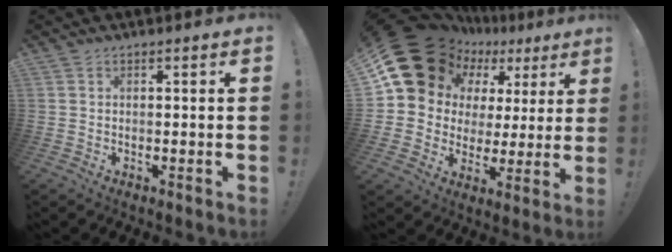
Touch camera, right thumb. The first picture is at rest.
{"total": 17.9, "force": [11.4, 11.2, 7.9], "torque": [-0.136, -0.073, 0.229]}